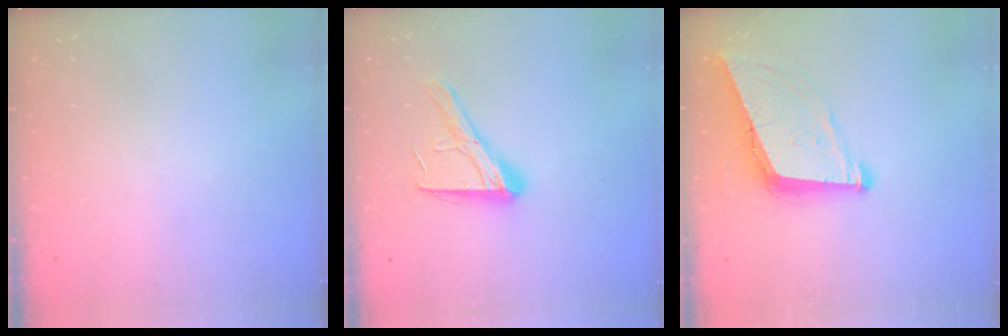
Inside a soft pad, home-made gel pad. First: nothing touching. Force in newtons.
{"total": 13.9, "press": 13.9, "slide": 1.2}
{"total": 10.0, "press": 9.3, "slide": 3.5}